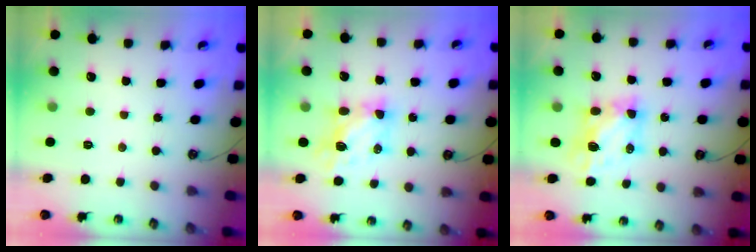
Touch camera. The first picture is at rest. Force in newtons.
{"total": 6.6, "press": 6.5, "slide": 0.6}
{"total": 6.1, "press": 6.0, "slide": 0.8}